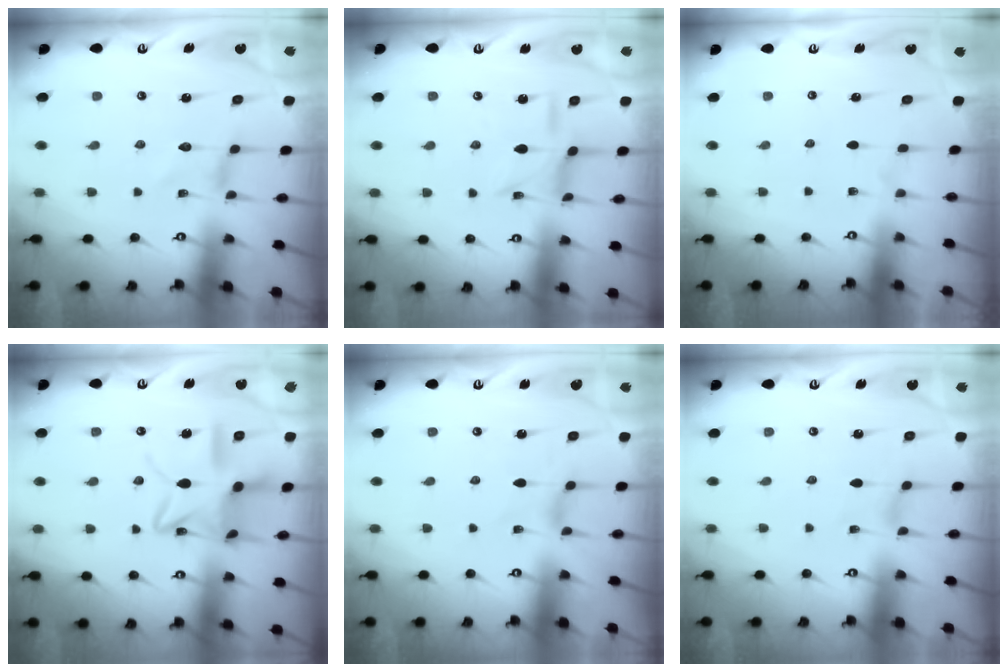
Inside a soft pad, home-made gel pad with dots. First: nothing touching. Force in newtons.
{"total": 6.1, "press": 6.1, "slide": 0.2}
{"total": 0.0}
{"total": 13.1, "press": 13.1, "slide": 0.8}
{"total": 1.3, "press": 1.2, "slide": 0.4}
{"total": 0.6, "press": 0.6, "slide": 0.2}